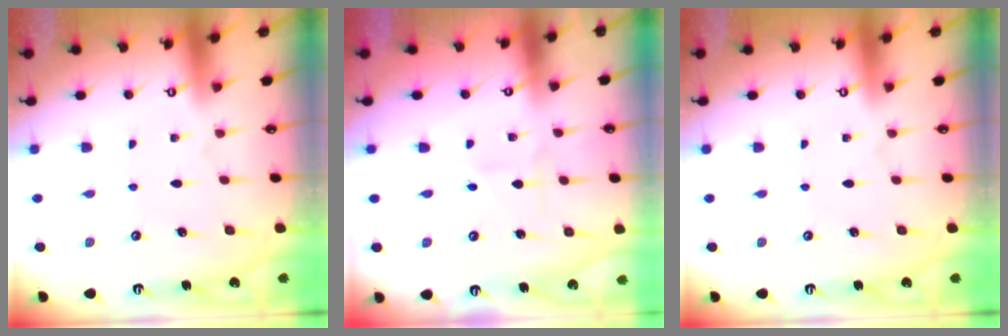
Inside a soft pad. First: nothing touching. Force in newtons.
{"total": 1.9, "press": 1.9, "slide": 0.2}
{"total": 0.0}